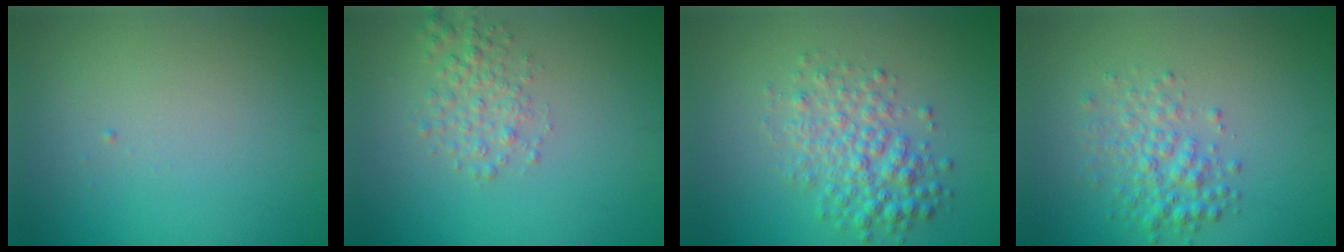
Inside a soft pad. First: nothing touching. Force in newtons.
{"total": 2.2, "press": 2.2, "slide": 0.1}
{"total": 4.0, "press": 4.0, "slide": 0.0}
{"total": 3.0, "press": 3.0, "slide": 0.1}